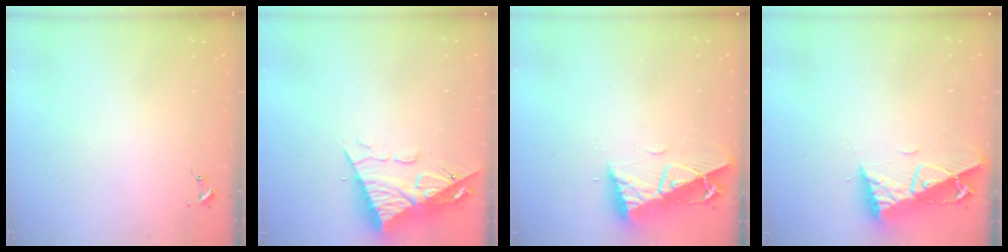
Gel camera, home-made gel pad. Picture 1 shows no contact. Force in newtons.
{"total": 12.3, "press": 12.2, "slide": 1.3}
{"total": 9.3, "press": 9.3, "slide": 1.1}
{"total": 9.3, "press": 9.3, "slide": 1.1}